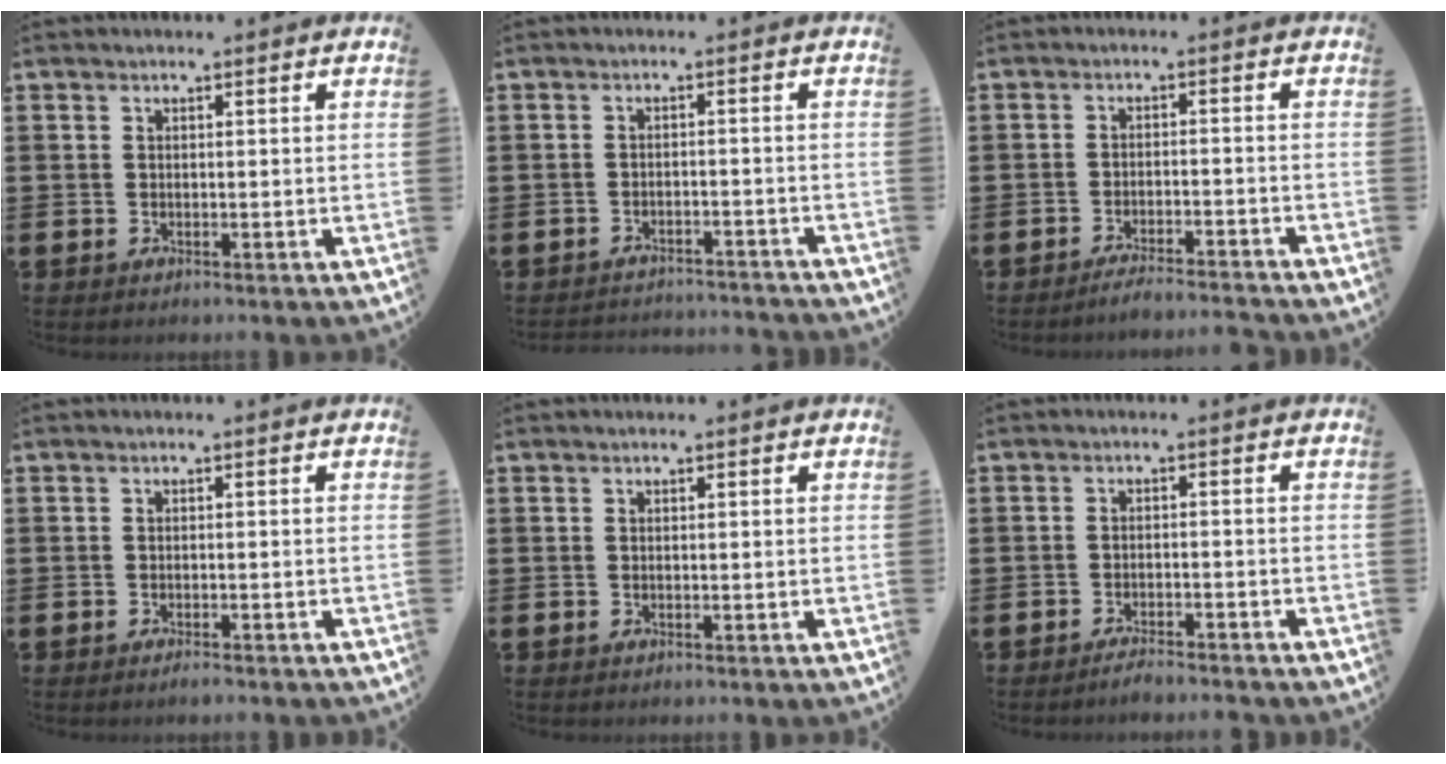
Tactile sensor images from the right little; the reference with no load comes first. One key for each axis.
{"total": 2.1, "fx": -2.1, "fy": 0.0, "fz": -0.1, "tx": -0.004, "ty": 0.003, "tz": -0.046}
{"total": 2.4, "fx": -2.3, "fy": -0.2, "fz": 0.6, "tx": -0.010, "ty": 0.005, "tz": -0.045}
{"total": 0.8, "fx": -0.7, "fy": 0.1, "fz": 0.5, "tx": -0.010, "ty": -0.003, "tz": -0.013}
{"total": 0.0}
{"total": 1.9, "fx": -1.9, "fy": 0.0, "fz": 0.6, "tx": -0.010, "ty": 0.004, "tz": -0.036}